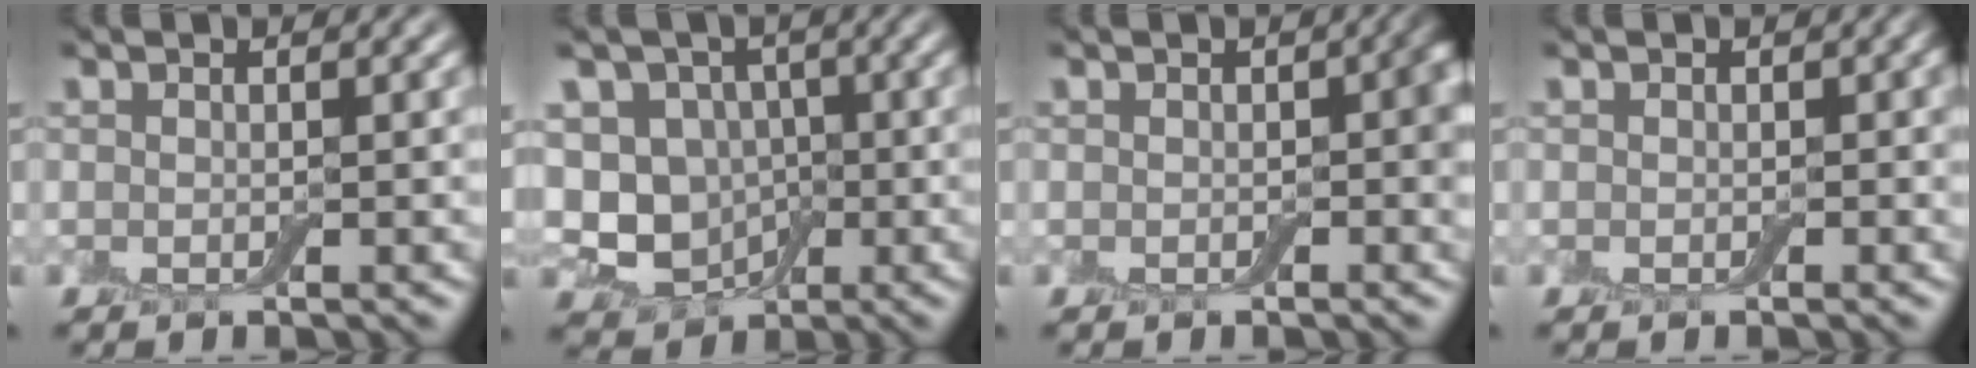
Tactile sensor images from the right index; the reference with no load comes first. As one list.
[{"total": 5.9, "force": [-0.6, 5.1, 3.0], "torque": [-0.044, 0.006, -0.027]}, {"total": 1.8, "force": [-0.1, 1.1, 1.5], "torque": [-0.020, 0.001, -0.004]}, {"total": 0.0}]